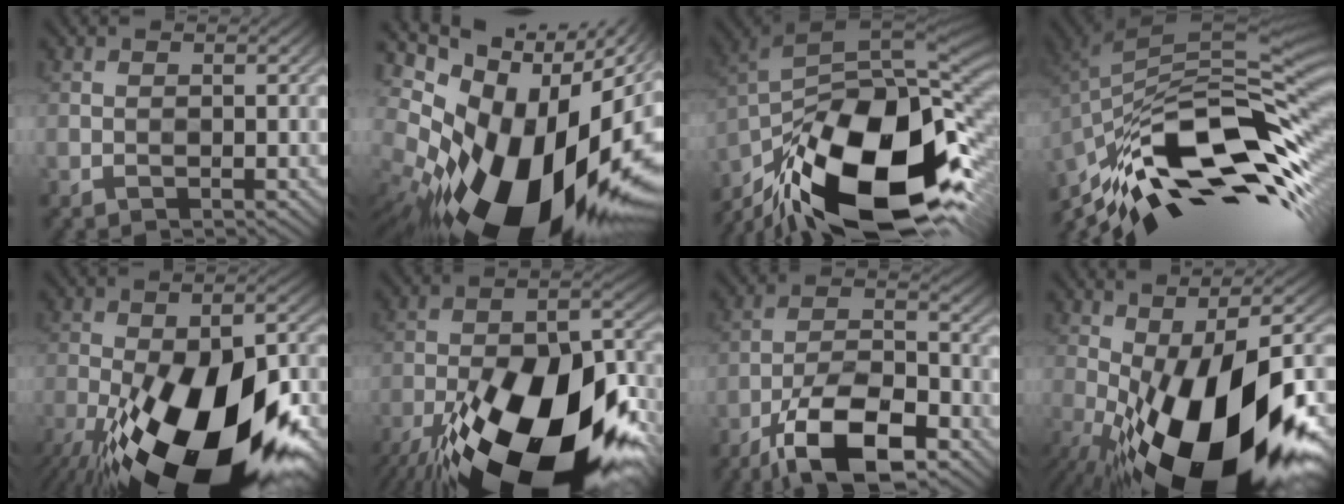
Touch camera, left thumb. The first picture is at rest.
{"total": 21.8, "force": [-3.1, 13.5, 16.8], "torque": [-0.271, -0.022, -0.046]}
{"total": 20.8, "force": [-10.9, 8.5, 15.6], "torque": [-0.300, -0.014, -0.178]}
{"total": 16.3, "force": [-8.1, 5.1, 13.2], "torque": [-0.259, -0.004, -0.158]}
{"total": 22.6, "force": [-10.5, 10.1, 17.3], "torque": [-0.321, -0.075, -0.144]}
{"total": 23.0, "force": [-12.6, 8.8, 17.1], "torque": [-0.331, -0.053, -0.192]}
{"total": 13.6, "force": [-8.4, 5.1, 9.4], "torque": [-0.173, -0.003, -0.167]}
{"total": 22.6, "force": [-8.2, 9.9, 18.6], "torque": [-0.335, -0.043, -0.114]}